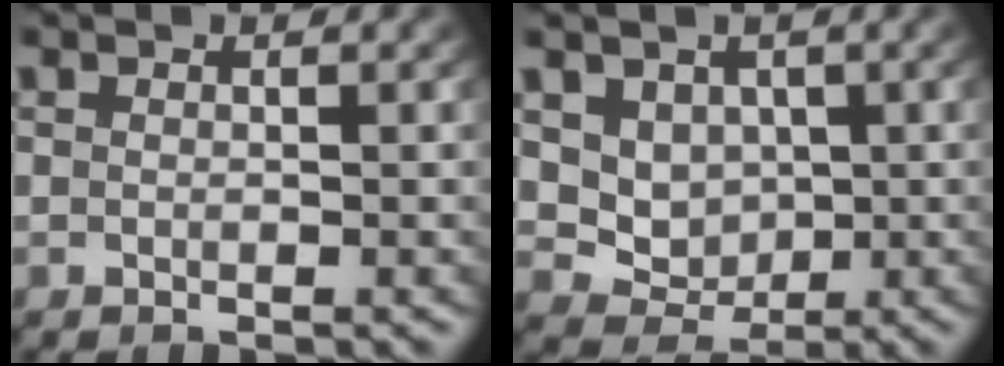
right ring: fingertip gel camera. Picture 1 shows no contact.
{"total": 8.0, "force": [0.8, 7.3, 3.1], "torque": [-0.090, -0.036, 0.023]}